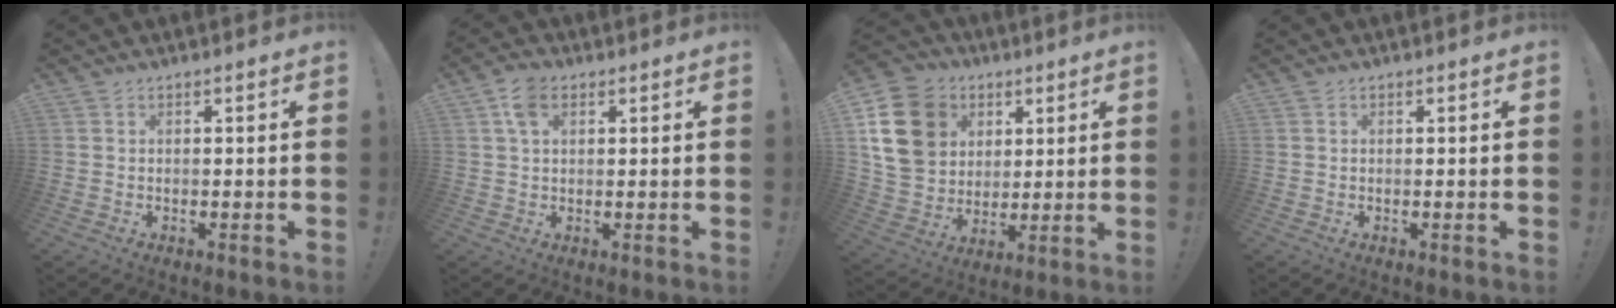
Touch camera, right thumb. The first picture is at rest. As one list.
[{"total": 6.1, "force": [2.6, 3.5, 4.3], "torque": [-0.084, 0.004, 0.051]}, {"total": 17.9, "force": [5.4, 14.6, 8.9], "torque": [-0.149, -0.015, 0.115]}, {"total": 0.0}]